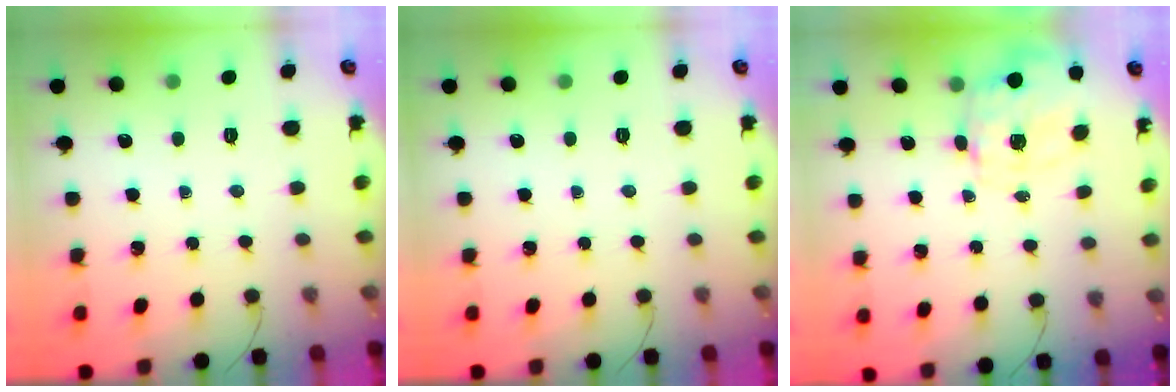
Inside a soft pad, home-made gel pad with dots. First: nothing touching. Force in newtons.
{"total": 0.0}
{"total": 2.7, "press": 2.6, "slide": 0.9}